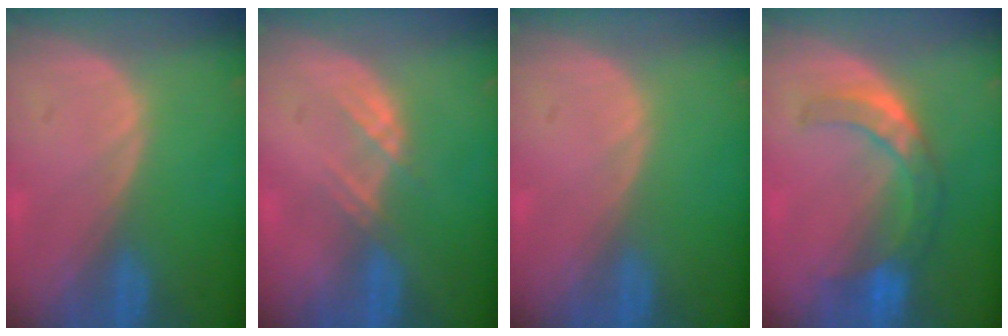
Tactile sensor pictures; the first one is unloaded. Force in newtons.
{"total": 2.6, "press": 2.5, "slide": 0.7}
{"total": 0.0}
{"total": 7.6, "press": 6.6, "slide": 3.8}